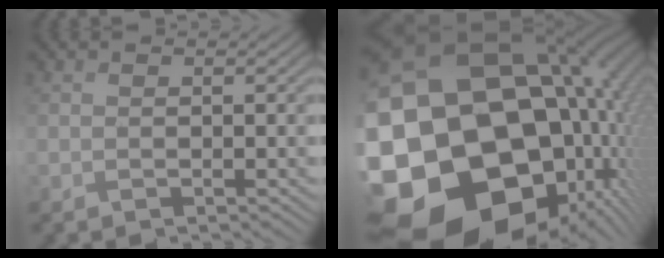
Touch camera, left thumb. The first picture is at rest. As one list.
[{"total": 25.8, "force": [-5.6, 20.6, 14.4], "torque": [-0.301, -0.029, -0.103]}]